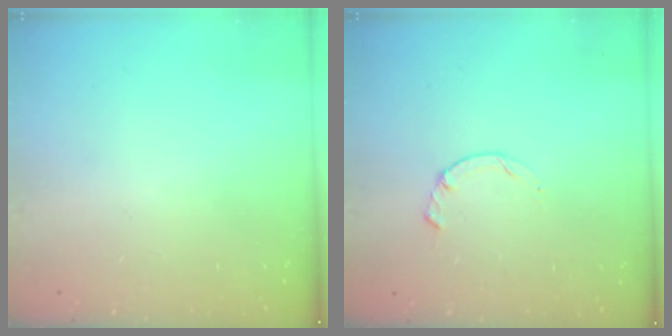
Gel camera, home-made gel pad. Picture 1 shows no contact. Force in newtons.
{"total": 0.5, "press": 0.4, "slide": 0.3}